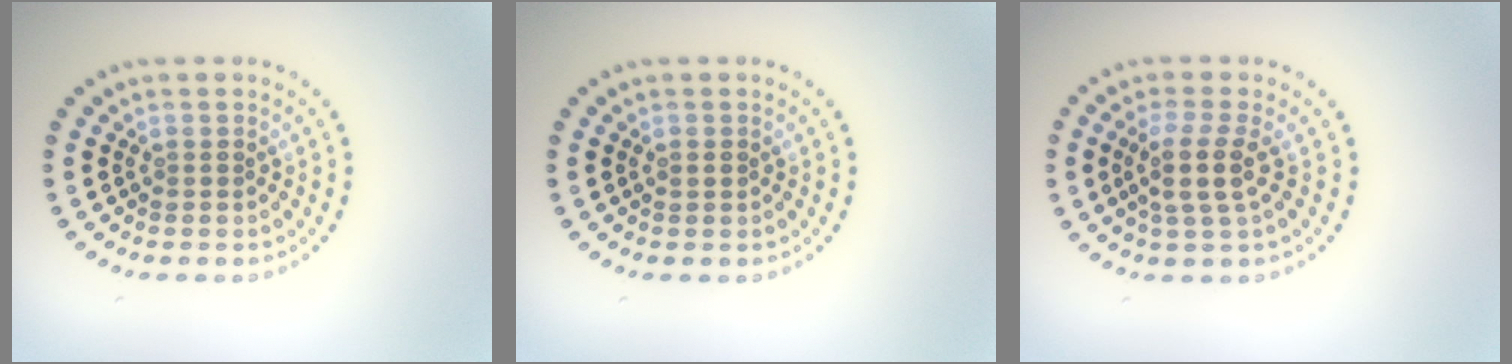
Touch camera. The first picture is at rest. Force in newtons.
{"total": 0.7, "press": 0.7, "slide": 0.1}
{"total": 2.8, "press": 2.2, "slide": 1.8}